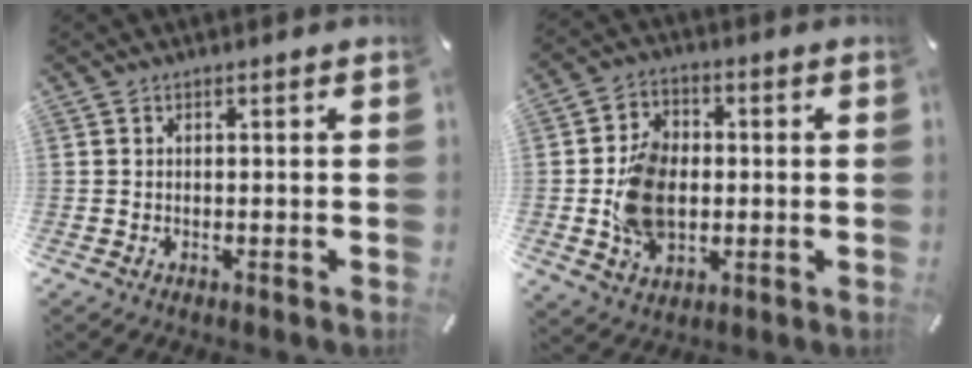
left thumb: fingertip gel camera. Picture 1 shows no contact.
{"total": 11.8, "force": [-1.1, 8.9, 7.7], "torque": [-0.172, 0.011, -0.018]}